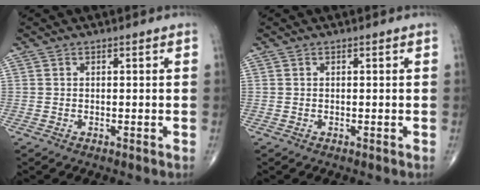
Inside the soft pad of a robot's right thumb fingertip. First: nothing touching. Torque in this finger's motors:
{"motor_torque": [0.00, 0.00, 0.00, 0.00, 0.00]}